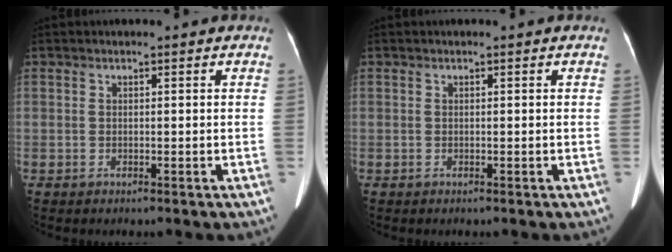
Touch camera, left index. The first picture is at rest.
{"total": 0.0}